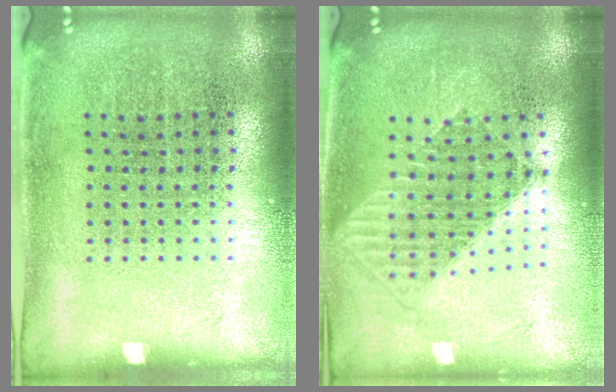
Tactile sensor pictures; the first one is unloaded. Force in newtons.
{"total": 1.5, "press": 1.3, "slide": 0.8}